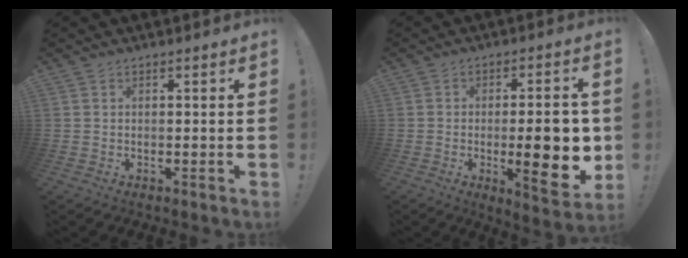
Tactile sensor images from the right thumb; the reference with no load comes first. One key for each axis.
{"total": 14.9, "fx": -2.1, "fy": 4.3, "fz": 14.2, "tx": -0.167, "ty": -0.006, "tz": -0.023}